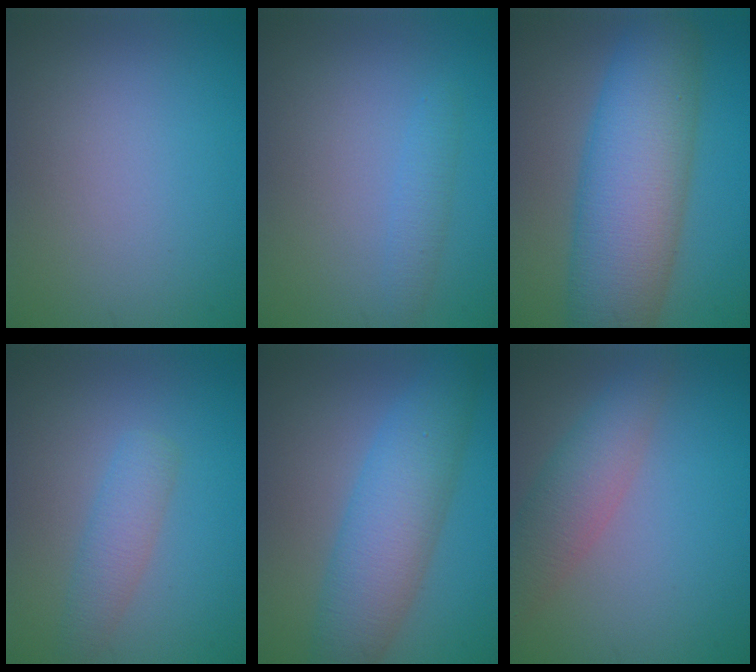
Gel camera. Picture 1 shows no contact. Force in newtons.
{"total": 1.4, "press": 1.4, "slide": 0.1}
{"total": 10.7, "press": 10.7, "slide": 0.4}
{"total": 2.5, "press": 2.5, "slide": 0.1}
{"total": 6.7, "press": 6.7, "slide": 0.1}
{"total": 4.1, "press": 4.1, "slide": 0.0}